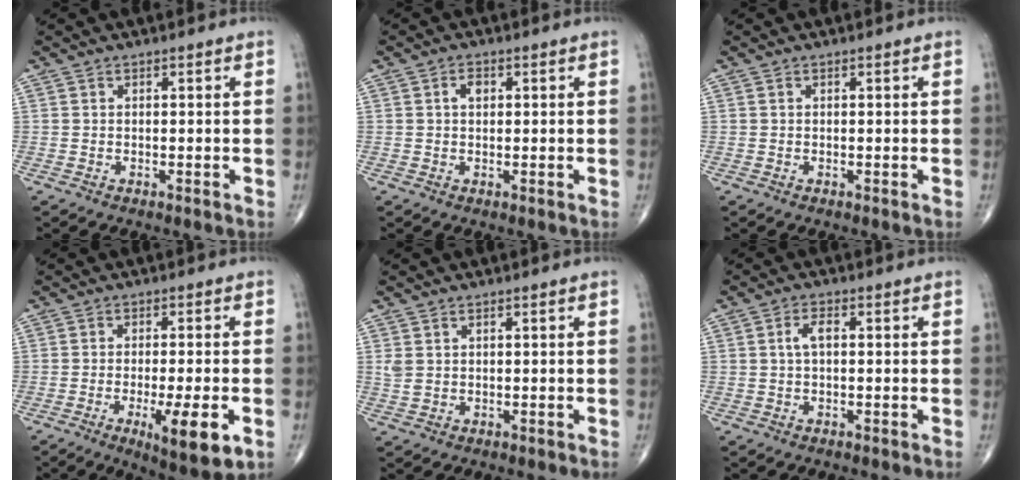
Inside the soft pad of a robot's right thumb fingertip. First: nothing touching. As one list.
[{"total": 2.1, "force": [0.5, 1.4, 1.5], "torque": [-0.024, 0.004, 0.007]}, {"total": 0.0}, {"total": 10.0, "force": [-3.5, 2.1, 9.1], "torque": [-0.139, -0.013, -0.049]}, {"total": 2.3, "force": [0.8, 1.3, 1.6], "torque": [-0.042, 0.006, 0.025]}, {"total": 2.7, "force": [0.3, 1.3, 2.3], "torque": [-0.049, 0.008, 0.002]}]